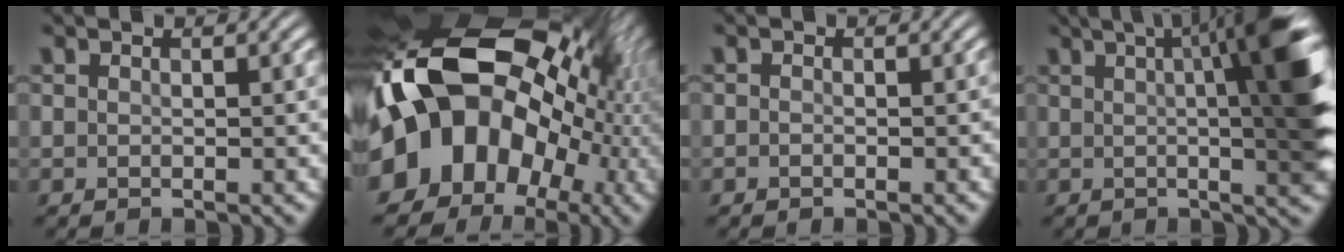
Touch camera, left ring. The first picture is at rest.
{"total": 17.3, "force": [-0.7, 13.2, 11.1], "torque": [-0.212, 0.003, -0.026]}
{"total": 0.8, "force": [-0.8, 0.1, -0.2], "torque": [-0.004, -0.003, -0.022]}
{"total": 11.6, "force": [2.6, 2.9, 10.9], "torque": [-0.102, 0.021, 0.012]}